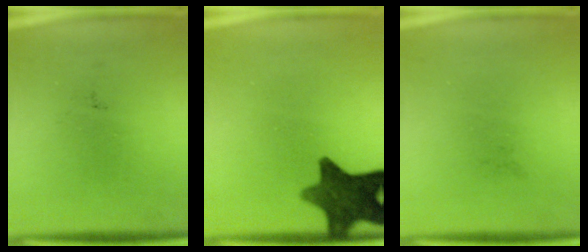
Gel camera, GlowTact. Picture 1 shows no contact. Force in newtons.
{"total": 11.2}
{"total": 0.0}